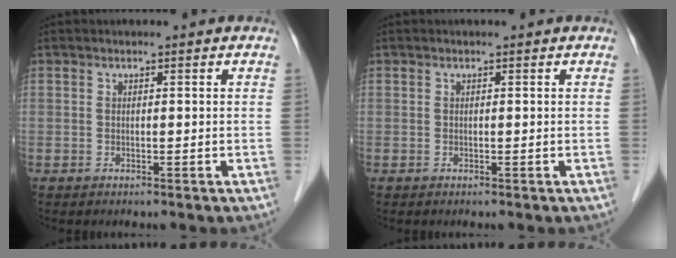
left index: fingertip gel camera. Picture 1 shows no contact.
{"total": 0.0}